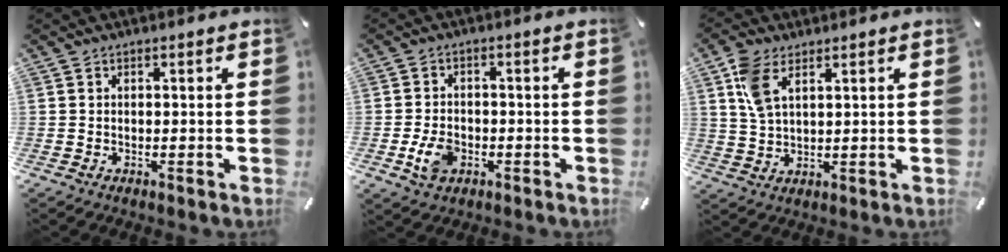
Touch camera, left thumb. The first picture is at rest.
{"total": 6.1, "force": [-2.1, 4.3, 3.8], "torque": [-0.085, 0.006, -0.039]}
{"total": 6.7, "force": [3.3, 3.5, 4.7], "torque": [-0.109, 0.001, 0.062]}